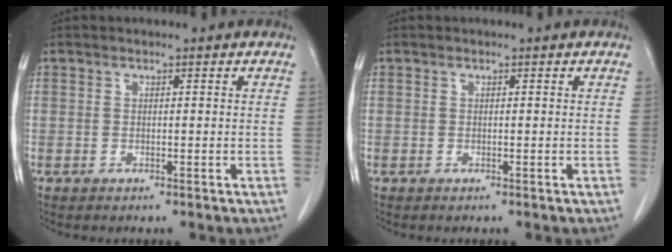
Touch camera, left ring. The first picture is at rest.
{"total": 0.0}